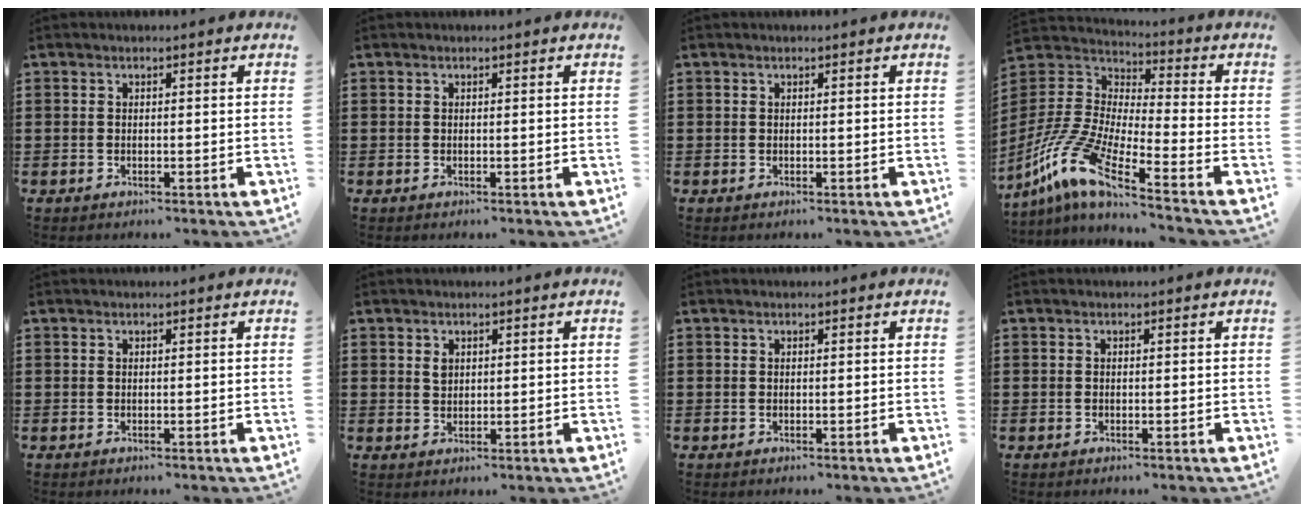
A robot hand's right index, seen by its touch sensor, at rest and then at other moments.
{"total": 0.0}
{"total": 0.0}
{"total": 11.4, "force": [-8.5, 1.7, 7.4], "torque": [-0.189, -0.015, -0.185]}
{"total": 0.0}
{"total": 1.6, "force": [0.7, 1.1, 0.9], "torque": [-0.019, 0.004, 0.013]}
{"total": 0.0}
{"total": 0.0}